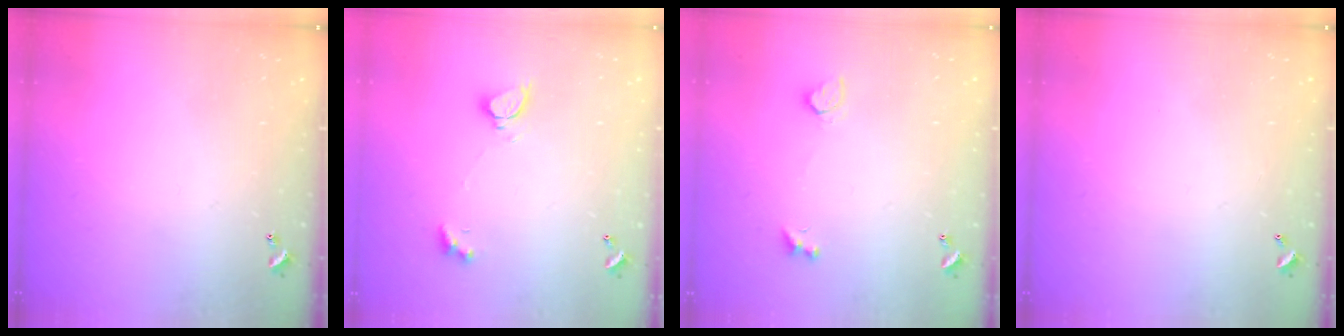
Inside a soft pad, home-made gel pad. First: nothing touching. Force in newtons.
{"total": 3.3, "press": 3.3, "slide": 0.4}
{"total": 1.8, "press": 1.8, "slide": 0.5}
{"total": 2.7, "press": 2.7, "slide": 0.1}